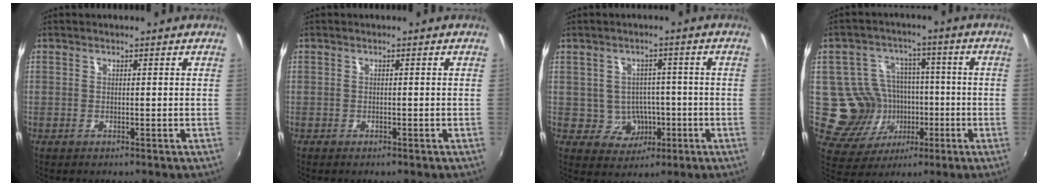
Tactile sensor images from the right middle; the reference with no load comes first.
{"total": 0.6, "force": [-0.3, -0.5, 0.0], "torque": [0.000, -0.006, -0.007]}
{"total": 4.7, "force": [-0.8, 4.5, 1.0], "torque": [-0.027, 0.013, 0.005]}
{"total": 11.3, "force": [-2.0, 10.5, 3.5], "torque": [-0.077, 0.007, -0.013]}